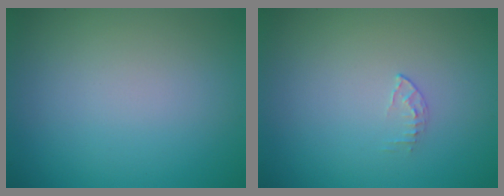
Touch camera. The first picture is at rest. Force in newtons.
{"total": 0.6, "press": 0.4, "slide": 0.4}